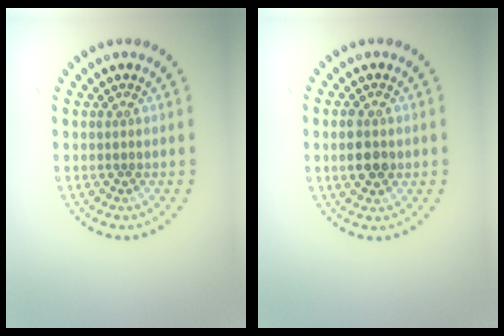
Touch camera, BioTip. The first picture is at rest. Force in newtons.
{"total": 3.0, "press": 3.0, "slide": 0.2}